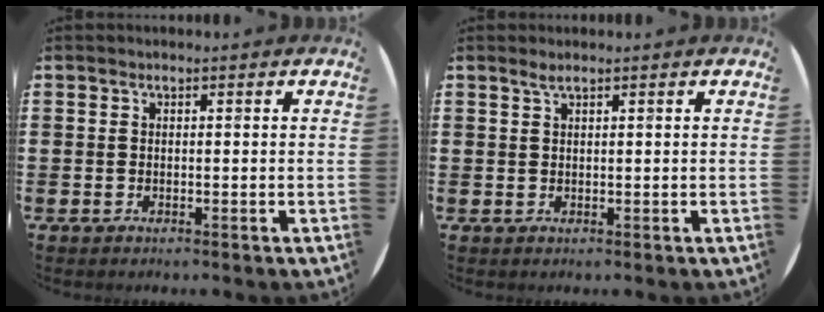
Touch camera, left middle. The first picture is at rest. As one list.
[{"total": 0.9, "force": [0.6, 0.0, 0.6], "torque": [-0.013, 0.001, 0.012]}]